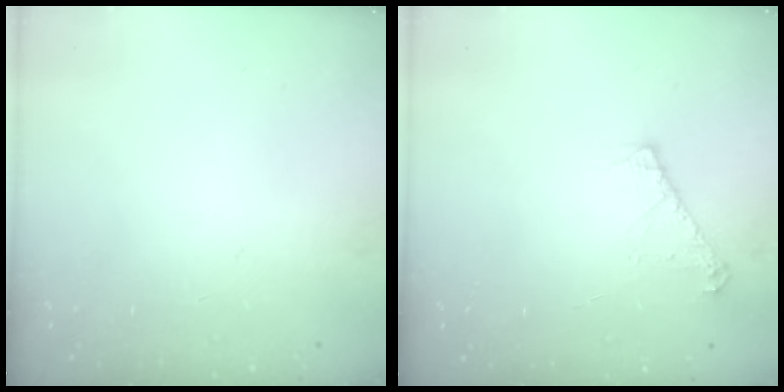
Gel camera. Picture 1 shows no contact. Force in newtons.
{"total": 6.0, "press": 6.0, "slide": 0.7}